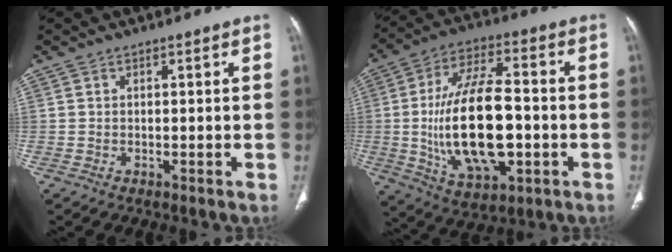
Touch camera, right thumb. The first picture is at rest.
{"total": 20.9, "force": [-2.6, 9.9, 18.2], "torque": [-0.324, 0.016, -0.033]}